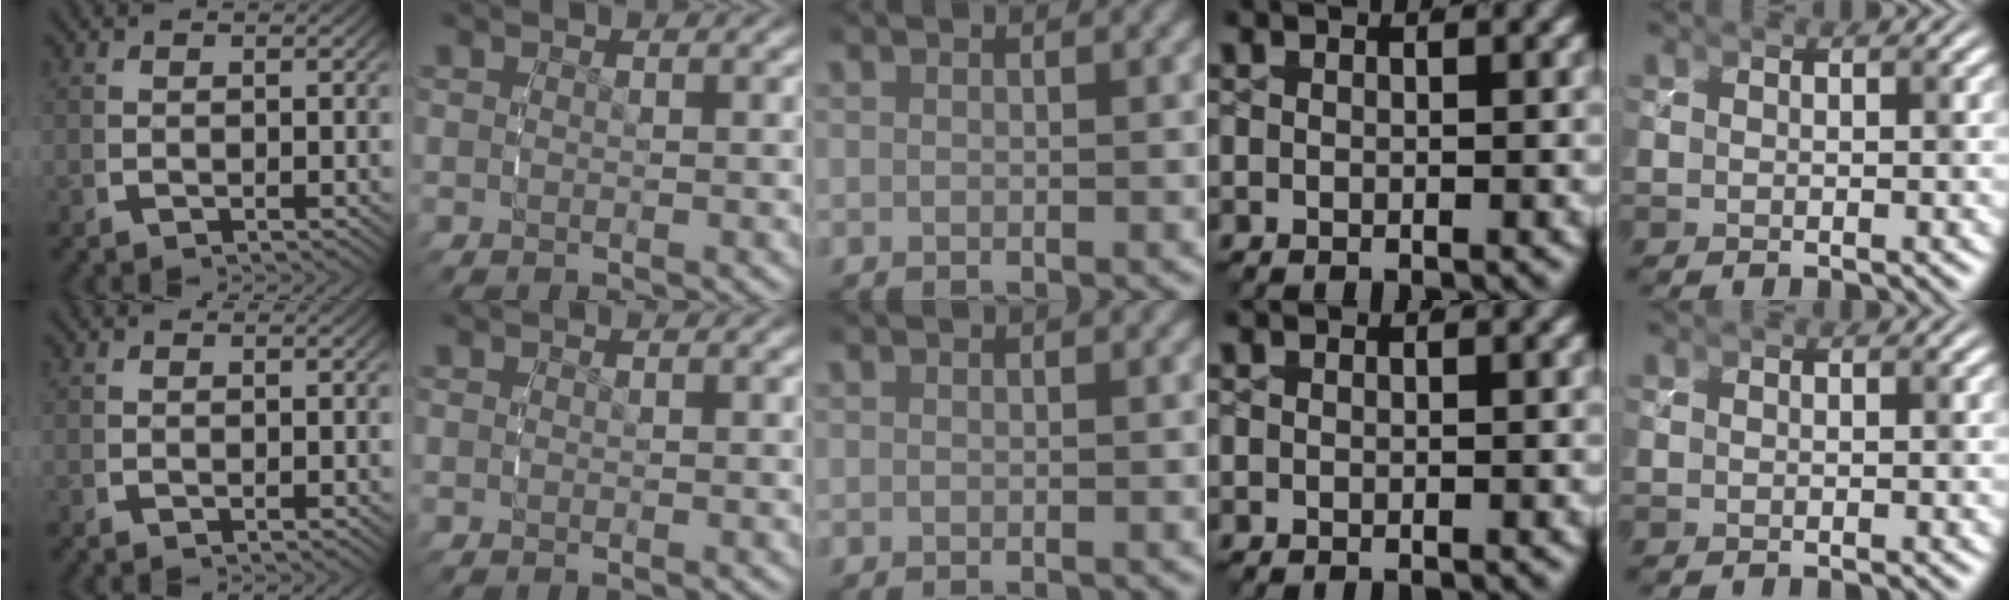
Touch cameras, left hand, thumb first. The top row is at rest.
{}